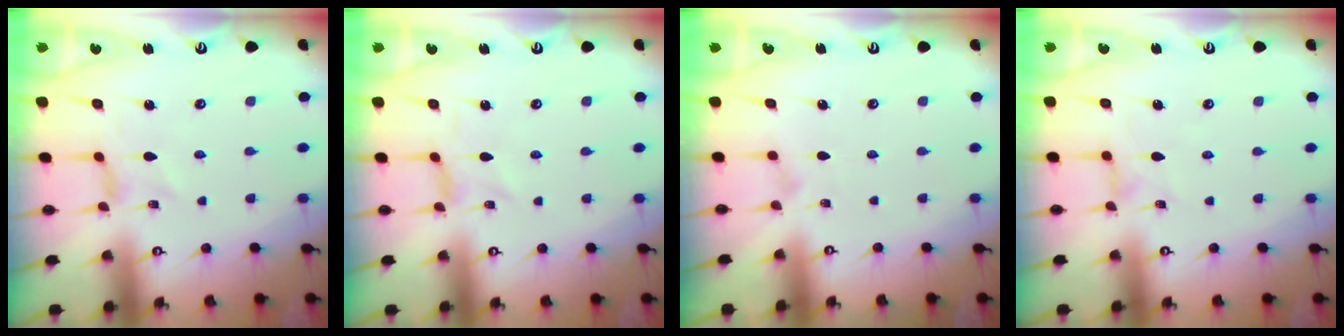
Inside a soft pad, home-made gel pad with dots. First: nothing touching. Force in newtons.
{"total": 0.0}
{"total": 1.6, "press": 1.6, "slide": 0.2}
{"total": 1.6, "press": 1.6, "slide": 0.2}